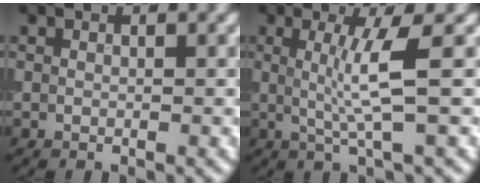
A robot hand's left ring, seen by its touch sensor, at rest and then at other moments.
{"total": 3.8, "force": [0.5, 0.4, 3.8], "torque": [-0.071, -0.004, 0.008]}